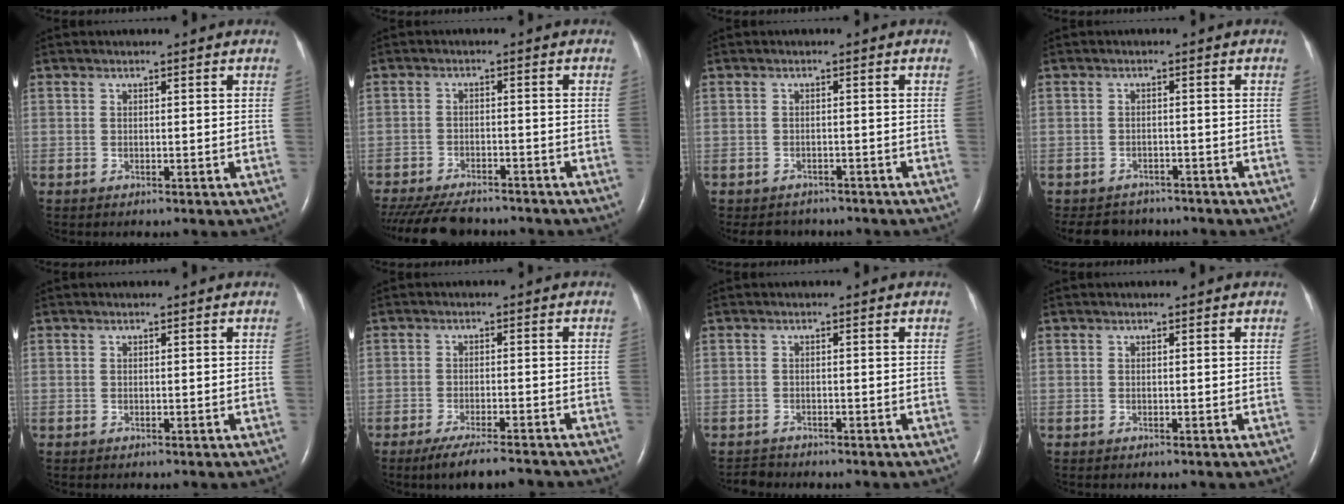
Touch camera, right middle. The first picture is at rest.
{"total": 12.4, "force": [-10.8, 3.5, 5.0], "torque": [-0.102, -0.016, -0.158]}
{"total": 3.6, "force": [-3.3, 1.6, 0.0], "torque": [-0.002, 0.000, -0.045]}
{"total": 6.2, "force": [-5.7, 2.5, 0.4], "torque": [-0.009, 0.001, -0.075]}
{"total": 0.0}
{"total": 8.3, "force": [-7.2, 0.8, 4.0], "torque": [-0.064, -0.016, -0.115]}
{"total": 1.5, "force": [-1.5, 0.2, -0.4], "torque": [0.003, -0.008, -0.025]}
{"total": 0.0}